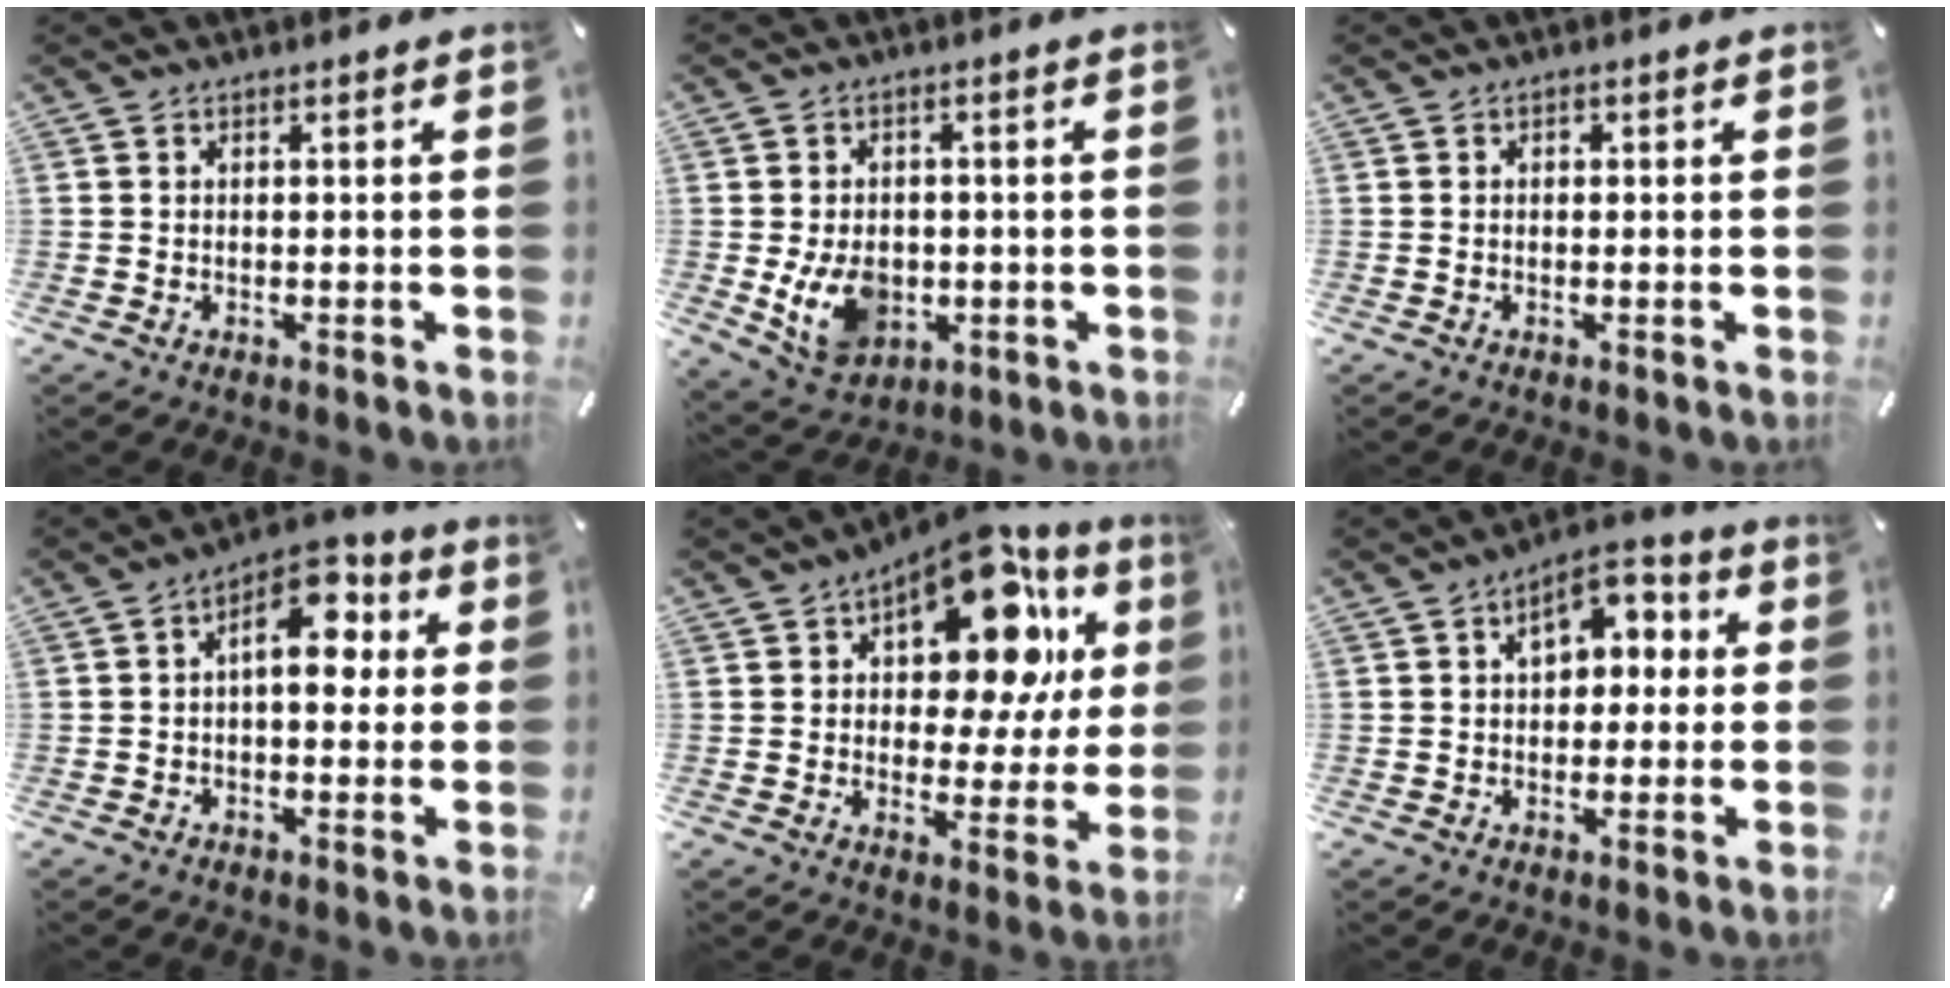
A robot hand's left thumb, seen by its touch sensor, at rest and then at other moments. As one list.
[{"total": 9.5, "force": [-1.6, 7.4, 5.8], "torque": [-0.106, 0.003, -0.025]}, {"total": 0.7, "force": [-0.1, 0.6, 0.4], "torque": [-0.008, 0.003, -0.002]}, {"total": 10.9, "force": [2.5, 6.1, 8.7], "torque": [-0.107, -0.013, 0.039]}, {"total": 18.5, "force": [9.9, 9.7, 12.2], "torque": [-0.177, -0.064, 0.167]}, {"total": 8.4, "force": [2.4, 5.9, 5.4], "torque": [-0.068, 0.000, 0.034]}]